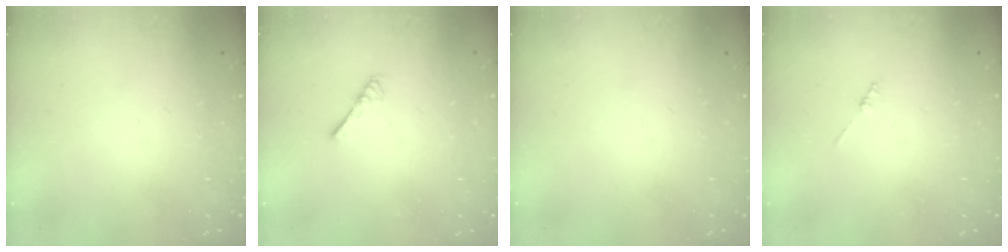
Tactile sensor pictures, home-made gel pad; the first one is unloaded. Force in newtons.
{"total": 1.8, "press": 1.7, "slide": 0.4}
{"total": 0.0}
{"total": 1.3, "press": 1.3, "slide": 0.3}